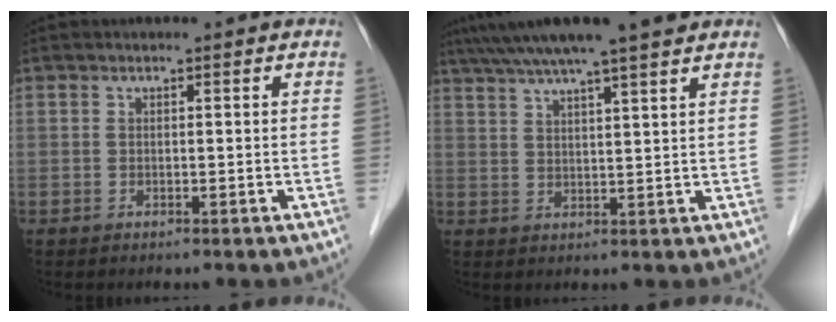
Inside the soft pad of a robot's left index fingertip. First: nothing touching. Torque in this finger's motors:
{"motor_torque": [0.14, -0.49, 0.70, 0.21]}